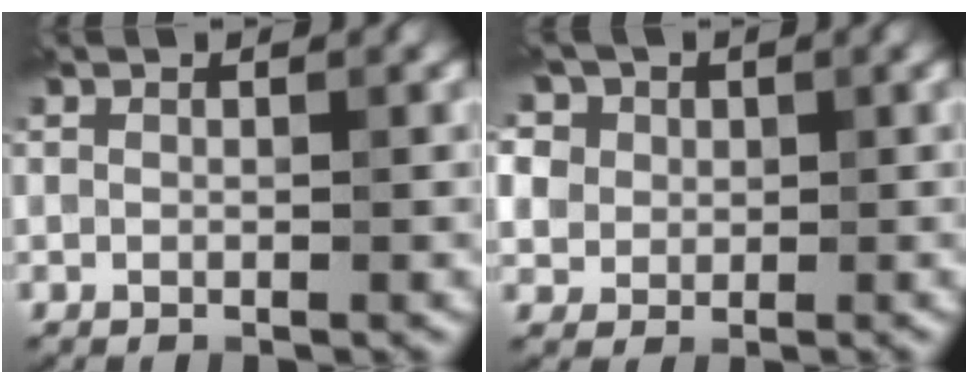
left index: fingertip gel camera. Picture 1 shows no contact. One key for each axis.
{"total": 10.2, "fx": 5.0, "fy": 7.7, "fz": 4.5, "tx": -0.104, "ty": 0.030, "tz": 0.061}